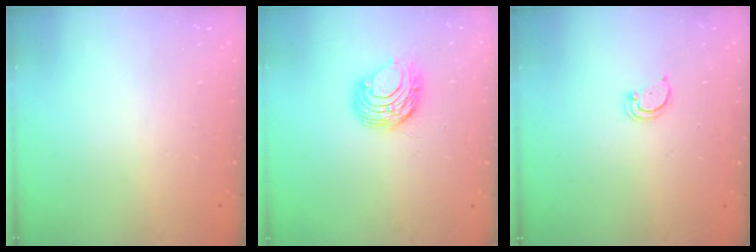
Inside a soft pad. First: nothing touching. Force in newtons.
{"total": 9.2, "press": 9.1, "slide": 0.8}
{"total": 1.6, "press": 1.6, "slide": 0.1}